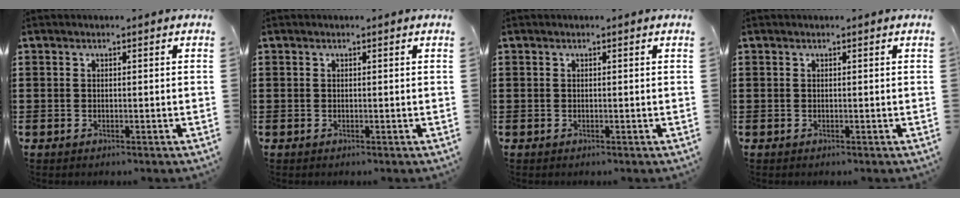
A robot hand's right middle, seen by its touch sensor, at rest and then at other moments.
{"total": 0.0}
{"total": 0.0}
{"total": 0.0}